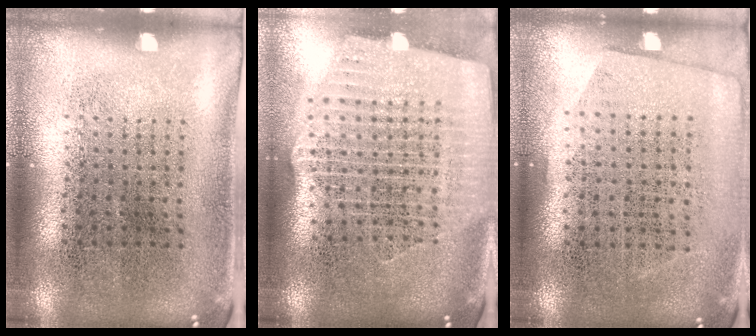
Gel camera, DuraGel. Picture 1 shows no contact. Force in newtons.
{"total": 2.7, "press": 2.3, "slide": 1.4}
{"total": 0.5, "press": 0.0, "slide": 0.5}